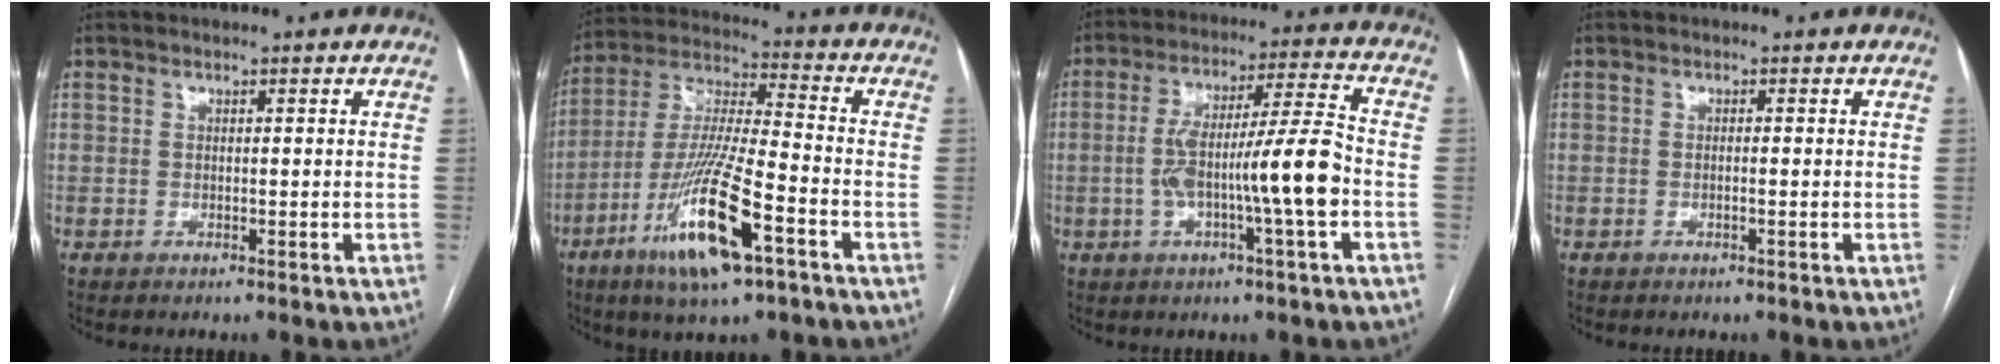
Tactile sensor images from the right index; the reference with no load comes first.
{"total": 16.6, "force": [-7.9, 2.0, 14.5], "torque": [-0.292, -0.020, -0.141]}
{"total": 12.7, "force": [-2.6, 0.1, 12.4], "torque": [-0.223, 0.014, -0.046]}
{"total": 0.6, "force": [-0.2, 0.0, 0.6], "torque": [-0.010, 0.001, -0.002]}